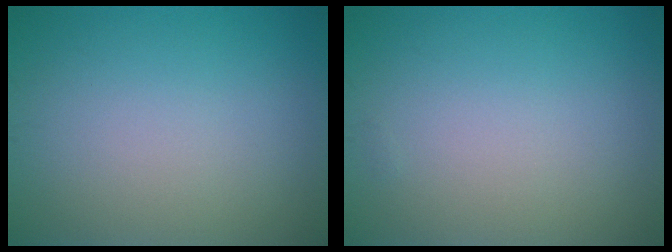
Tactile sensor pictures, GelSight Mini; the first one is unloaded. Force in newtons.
{"total": 0.0}